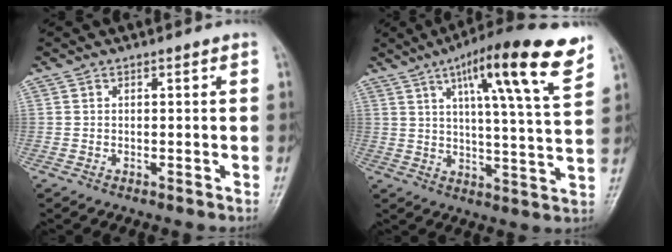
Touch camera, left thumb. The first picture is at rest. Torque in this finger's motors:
{"motor_torque": [0.54, 0.54, 1.67, -1.10, 0.12]}